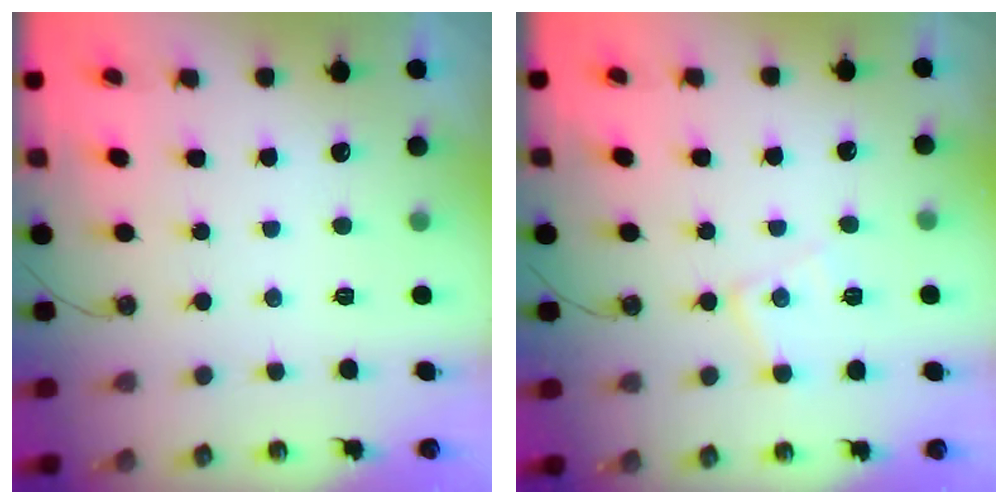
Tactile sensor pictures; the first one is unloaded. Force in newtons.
{"total": 8.1, "press": 8.0, "slide": 0.6}